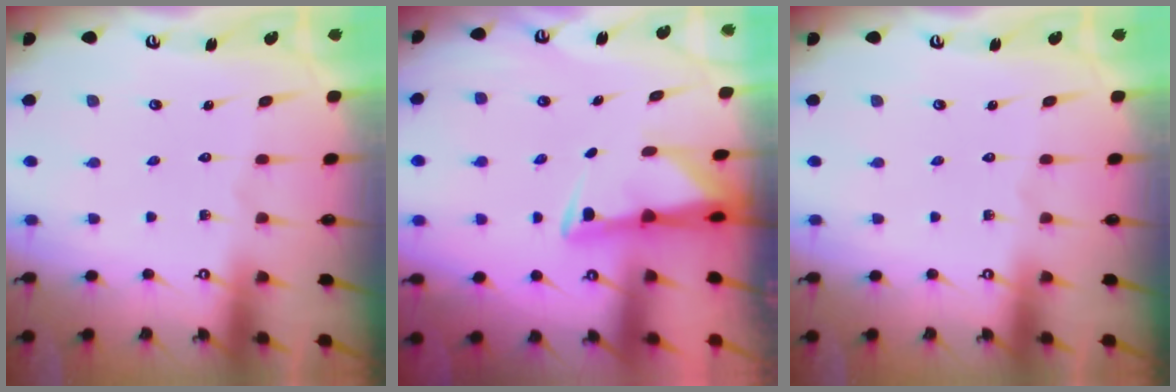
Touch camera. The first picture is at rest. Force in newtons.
{"total": 2.9, "press": 2.9, "slide": 0.6}
{"total": 0.0}